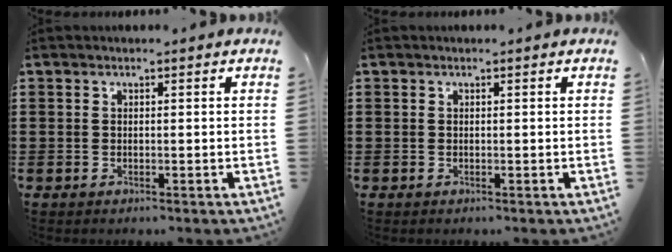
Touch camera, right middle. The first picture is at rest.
{"total": 0.0}